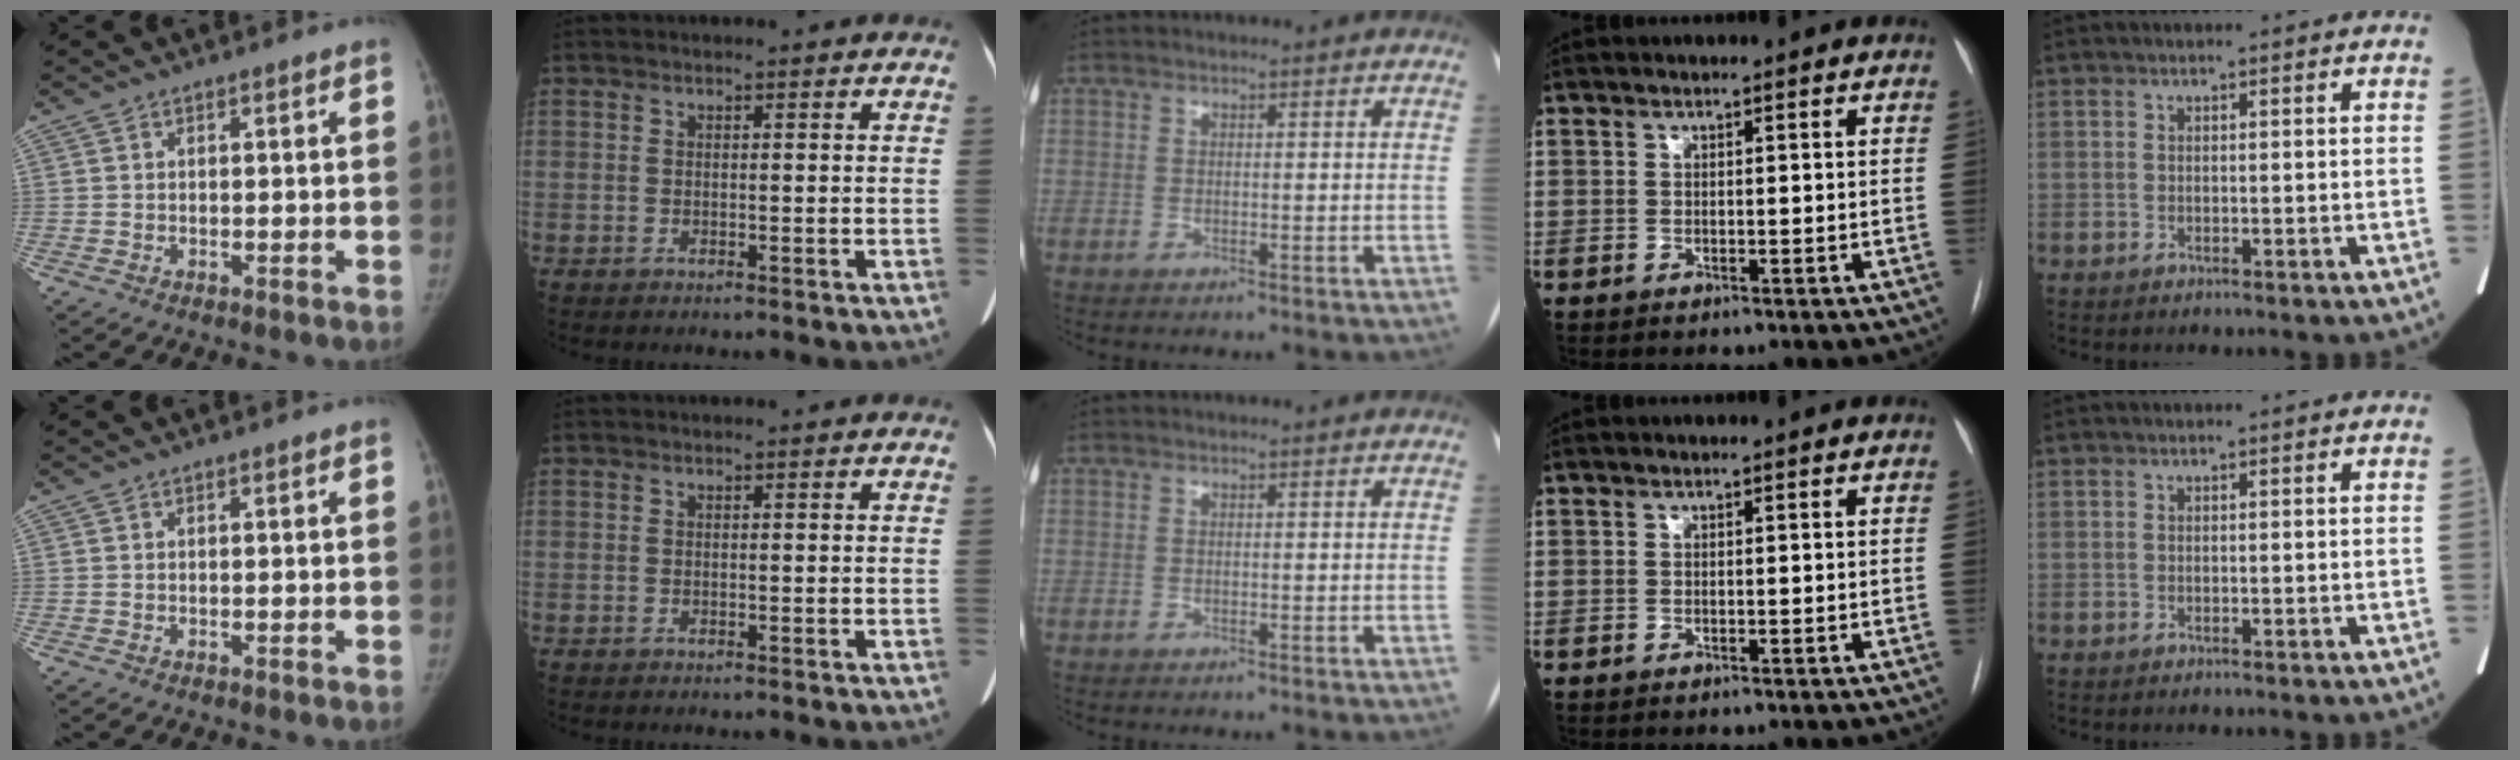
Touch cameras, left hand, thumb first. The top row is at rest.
{}